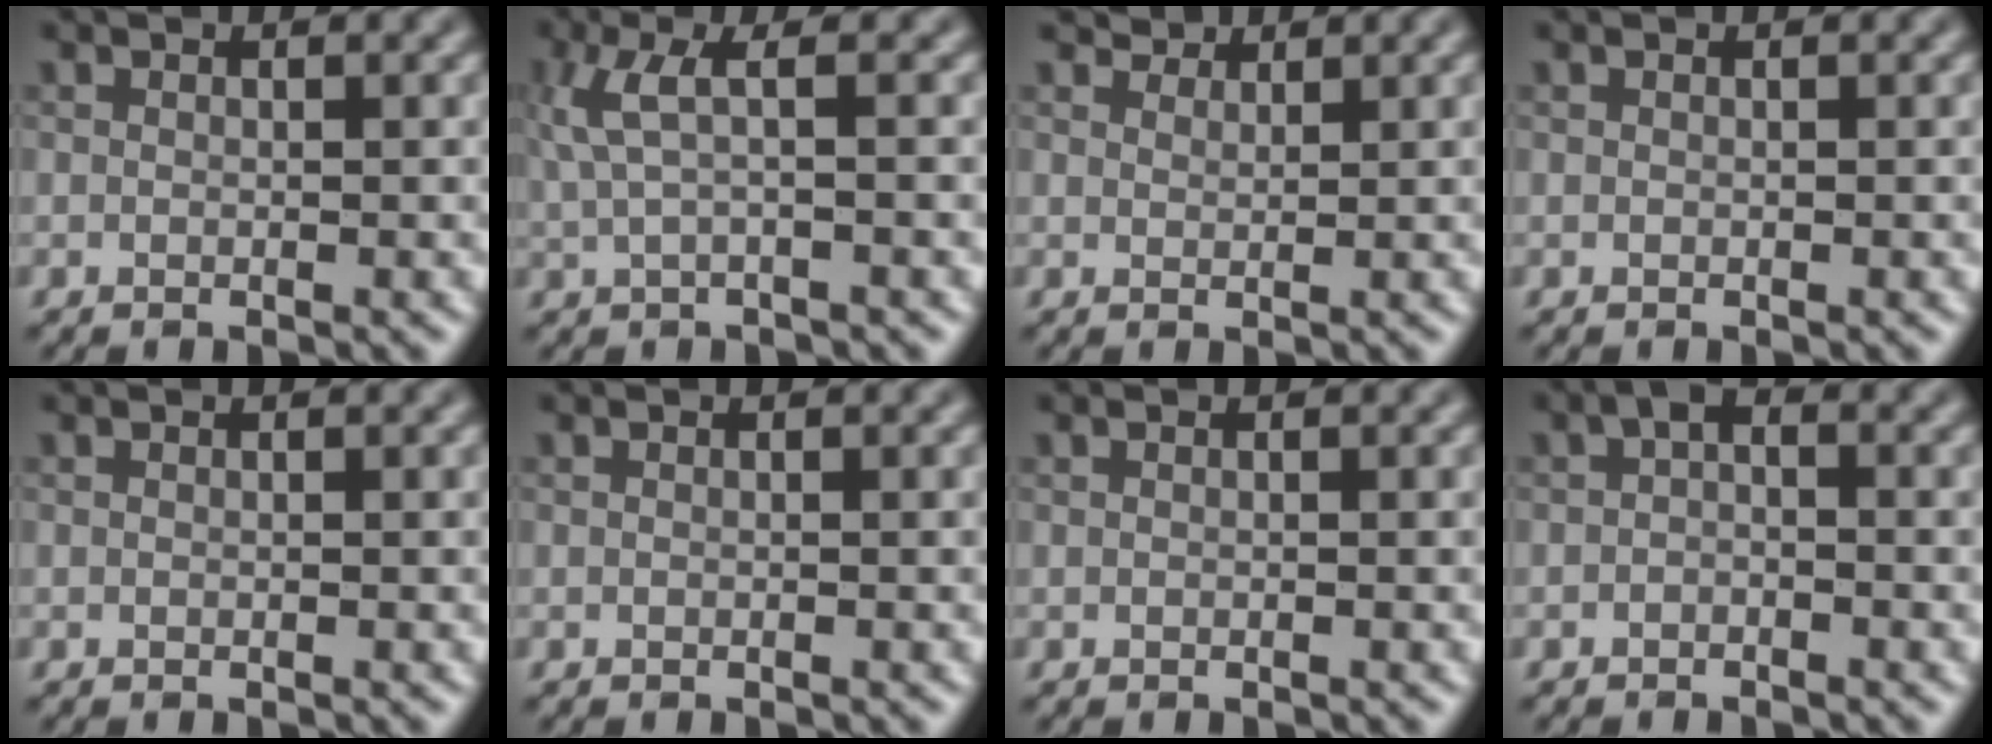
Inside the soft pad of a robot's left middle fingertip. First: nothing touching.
{"total": 3.0, "force": [0.6, 0.7, 2.8], "torque": [-0.068, 0.007, 0.012]}
{"total": 2.3, "force": [2.1, 0.9, 0.4], "torque": [-0.014, -0.010, 0.040]}
{"total": 0.0}
{"total": 0.0}
{"total": 0.0}
{"total": 0.0}
{"total": 1.0, "force": [-0.4, 0.5, 0.8], "torque": [-0.017, 0.003, -0.010]}